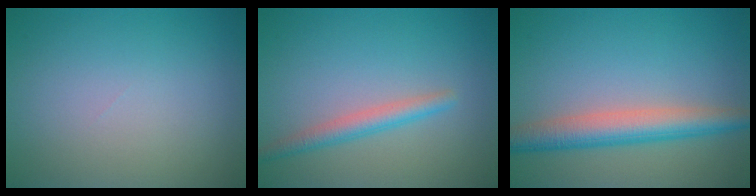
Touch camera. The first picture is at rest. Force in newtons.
{"total": 2.4, "press": 2.4, "slide": 0.1}
{"total": 5.0, "press": 5.0, "slide": 0.1}